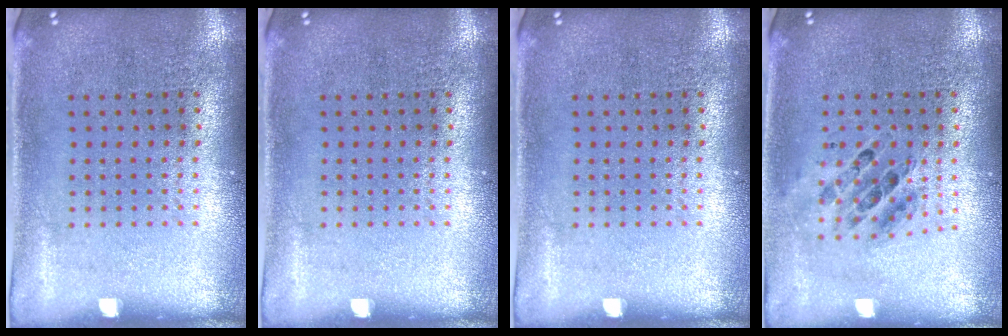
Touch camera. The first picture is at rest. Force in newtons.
{"total": 0.0}
{"total": 0.0}
{"total": 0.7, "press": 0.7, "slide": 0.2}